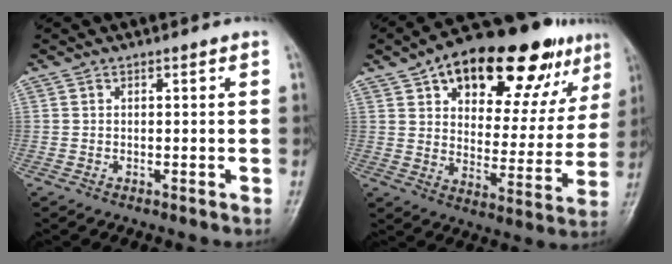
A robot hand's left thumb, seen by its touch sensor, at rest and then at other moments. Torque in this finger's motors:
{"motor_torque": [0.14, 0.91, 1.27, -1.50, 0.18]}